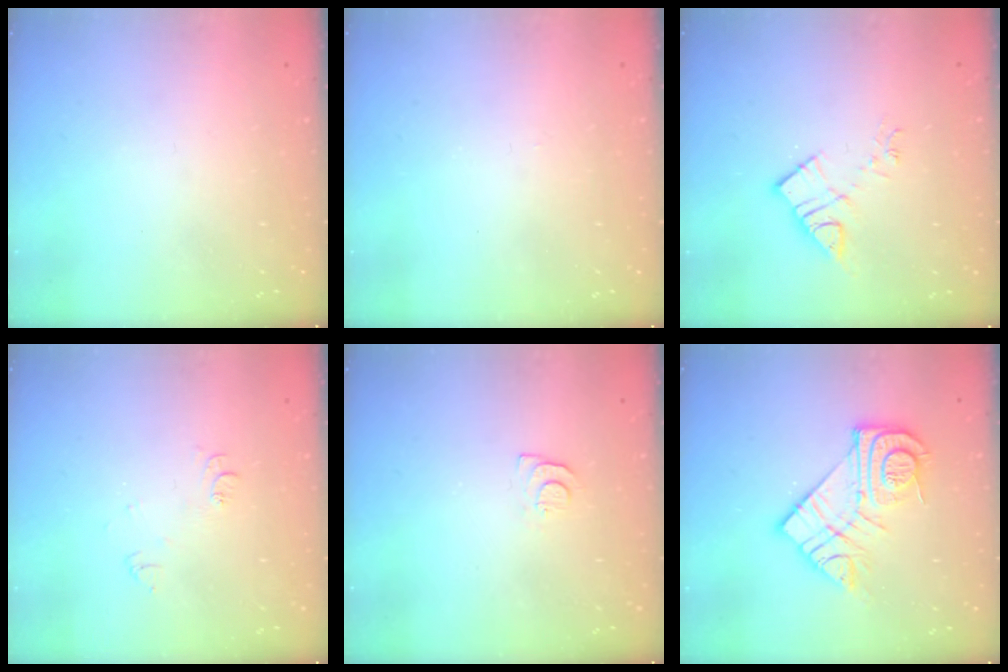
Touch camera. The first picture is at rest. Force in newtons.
{"total": 2.4, "press": 2.4, "slide": 0.4}
{"total": 9.1, "press": 9.1, "slide": 0.5}
{"total": 6.1, "press": 6.0, "slide": 0.7}
{"total": 6.9, "press": 6.9, "slide": 0.5}
{"total": 14.8, "press": 14.7, "slide": 1.0}